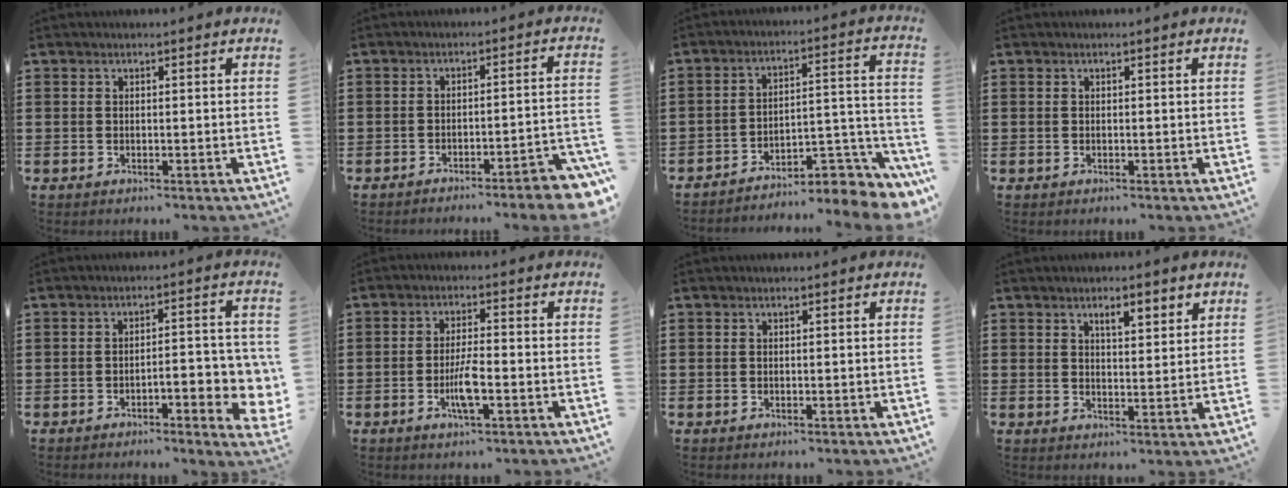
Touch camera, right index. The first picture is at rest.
{"total": 4.2, "force": [-3.7, -0.1, 1.9], "torque": [-0.033, -0.011, -0.075]}
{"total": 6.2, "force": [-5.4, 1.8, 2.6], "torque": [-0.036, 0.001, -0.104]}
{"total": 0.0}
{"total": 6.2, "force": [-2.0, 1.8, 5.6], "torque": [-0.076, -0.006, -0.034]}
{"total": 4.6, "force": [-1.6, 0.7, 4.2], "torque": [-0.085, -0.005, -0.033]}
{"total": 0.0}
{"total": 3.3, "force": [2.1, 1.0, 2.4], "torque": [-0.036, -0.001, 0.031]}